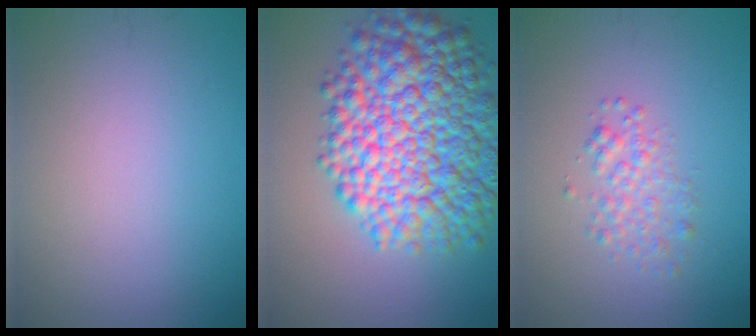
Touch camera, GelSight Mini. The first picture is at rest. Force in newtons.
{"total": 12.7, "press": 12.7, "slide": 0.3}
{"total": 2.1, "press": 2.1, "slide": 0.1}